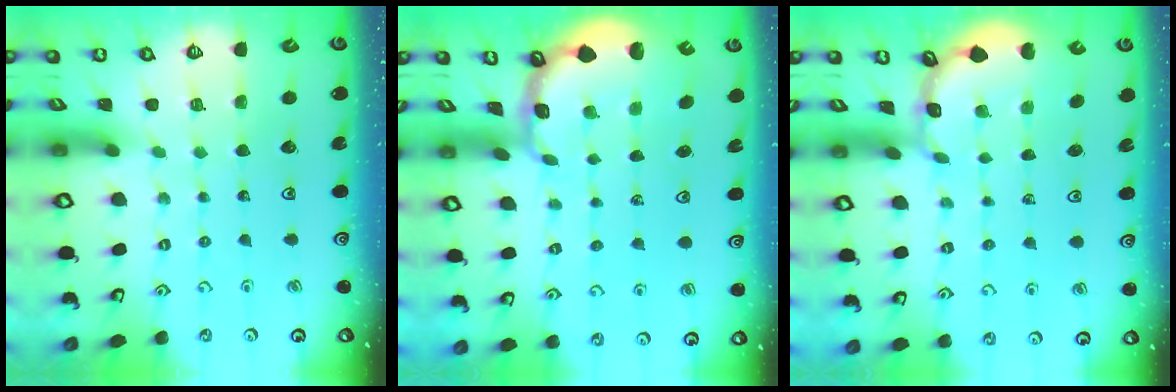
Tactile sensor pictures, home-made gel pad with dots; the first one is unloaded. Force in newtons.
{"total": 1.8, "press": 1.6, "slide": 0.7}
{"total": 1.9, "press": 1.9, "slide": 0.2}